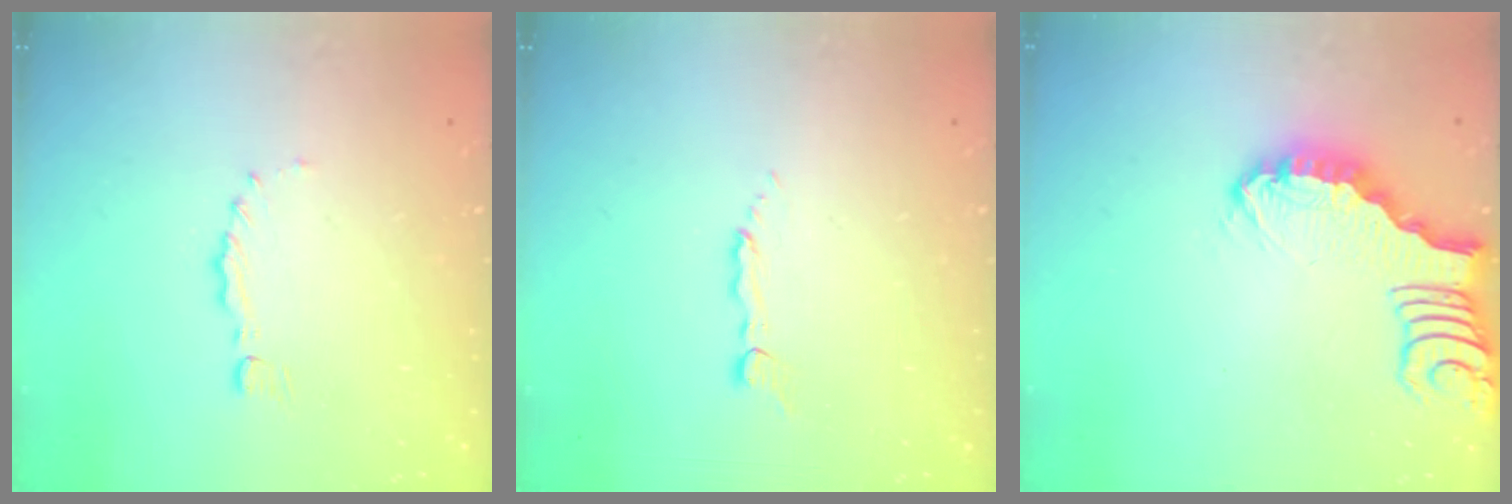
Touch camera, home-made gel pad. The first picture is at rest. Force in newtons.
{"total": 3.0, "press": 3.0, "slide": 0.2}
{"total": 2.0, "press": 2.0, "slide": 0.1}